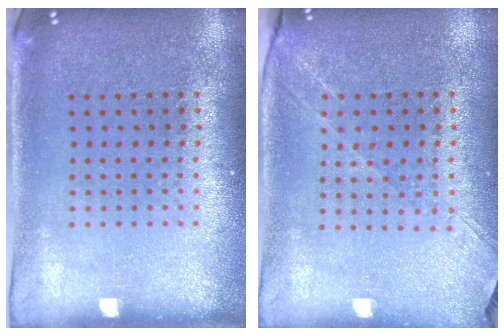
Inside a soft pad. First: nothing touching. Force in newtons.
{"total": 1.3, "press": 1.2, "slide": 0.5}